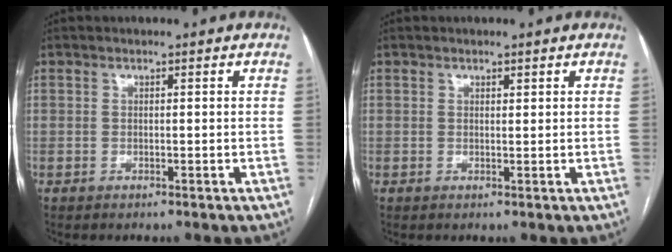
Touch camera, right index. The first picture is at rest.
{"total": 0.8, "force": [0.6, 0.3, 0.5], "torque": [-0.009, -0.002, 0.010]}